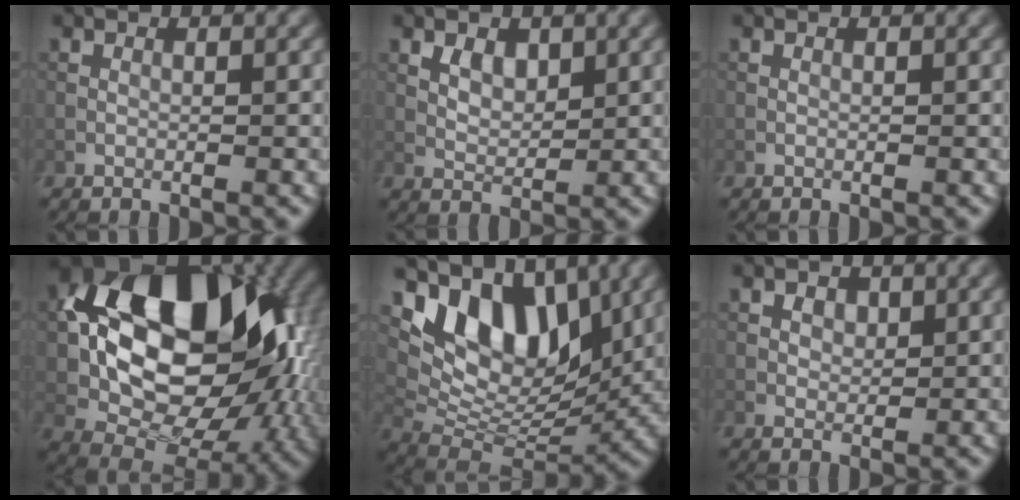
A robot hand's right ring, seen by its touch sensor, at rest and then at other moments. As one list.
[{"total": 1.9, "force": [0.7, 1.3, 1.2], "torque": [-0.022, -0.006, 0.022]}, {"total": 0.0}, {"total": 17.3, "force": [2.1, 11.3, 12.9], "torque": [-0.218, 0.009, 0.037]}, {"total": 10.2, "force": [4.5, 5.7, 7.1], "torque": [-0.114, -0.002, 0.088]}, {"total": 1.4, "force": [0.5, 1.1, 0.5], "torque": [-0.008, -0.005, 0.015]}]